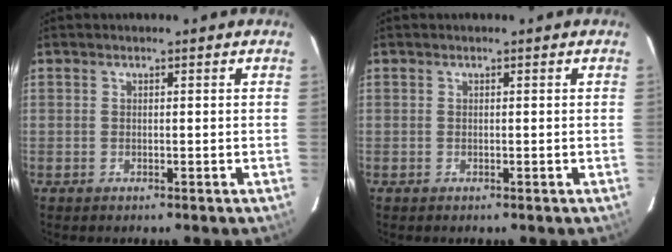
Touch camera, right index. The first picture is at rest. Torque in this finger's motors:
{"motor_torque": [-0.01, 0.01, 0.00, 0.01]}